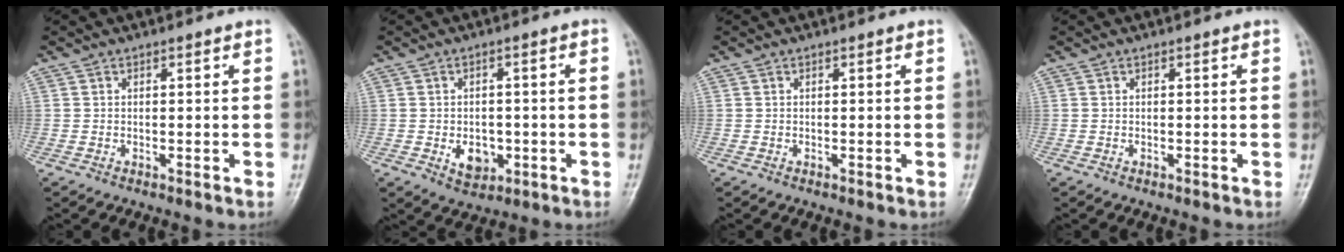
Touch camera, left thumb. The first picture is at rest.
{"total": 5.4, "force": [-1.5, 4.0, 3.4], "torque": [-0.033, 0.008, -0.014]}
{"total": 0.0}
{"total": 0.0}